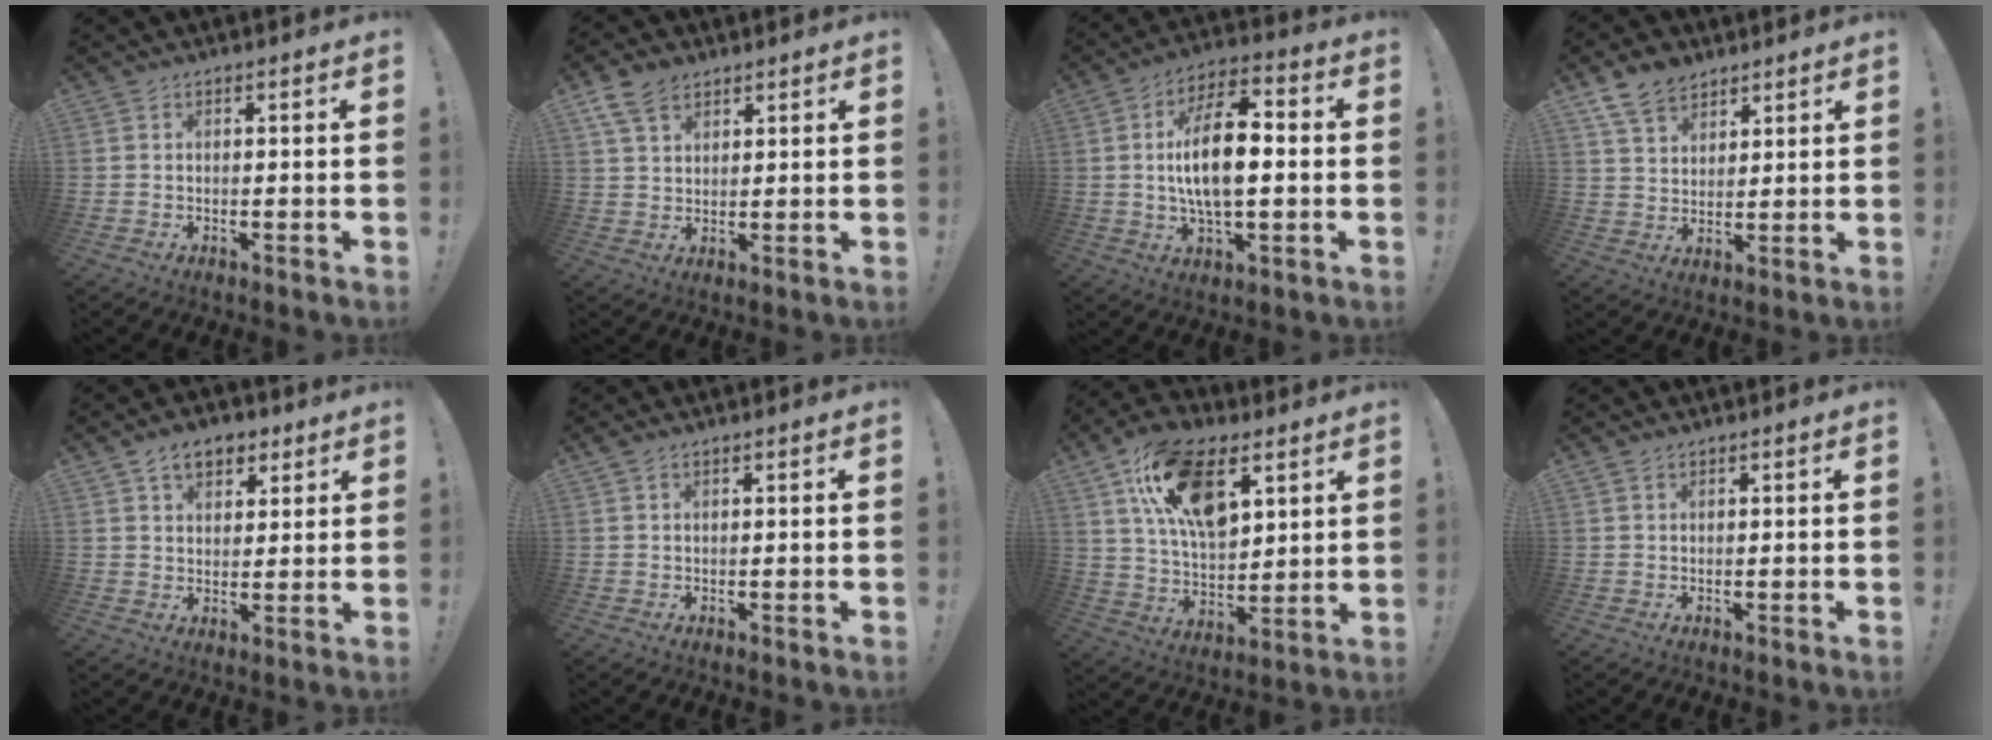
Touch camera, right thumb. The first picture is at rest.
{"total": 8.0, "force": [4.8, 5.2, 3.8], "torque": [-0.079, -0.007, 0.097]}
{"total": 15.5, "force": [0.2, 7.2, 13.8], "torque": [-0.244, 0.011, -0.003]}
{"total": 9.4, "force": [6.7, 5.7, 3.3], "torque": [-0.064, -0.030, 0.131]}
{"total": 8.2, "force": [4.4, 5.6, 3.9], "torque": [-0.053, -0.009, 0.083]}
{"total": 0.8, "force": [0.5, 0.4, 0.4], "torque": [-0.018, 0.006, 0.011]}
{"total": 19.4, "force": [9.1, 10.7, 13.4], "torque": [-0.230, -0.029, 0.162]}
{"total": 0.7, "force": [0.5, 0.5, 0.2], "torque": [-0.004, 0.000, 0.010]}